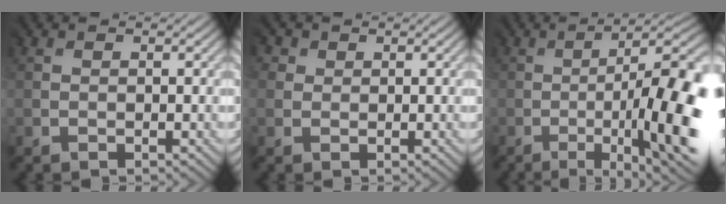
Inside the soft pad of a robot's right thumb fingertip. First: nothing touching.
{"total": 2.5, "force": [1.0, 2.2, 0.5], "torque": [-0.020, 0.007, 0.009]}
{"total": 16.3, "force": [-4.5, 4.4, 15.1], "torque": [-0.186, -0.011, -0.058]}